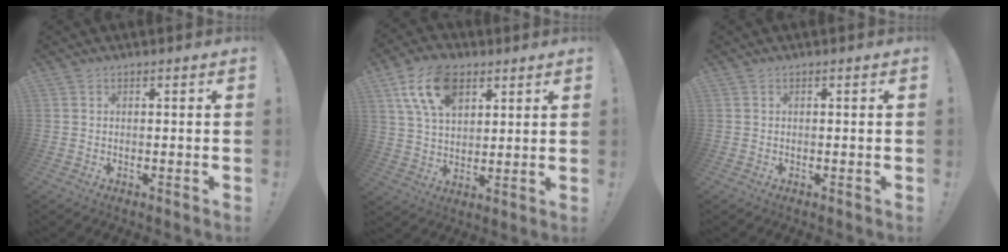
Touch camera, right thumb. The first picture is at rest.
{"total": 14.5, "force": [7.4, 8.6, 9.0], "torque": [-0.168, -0.015, 0.140]}
{"total": 0.0}